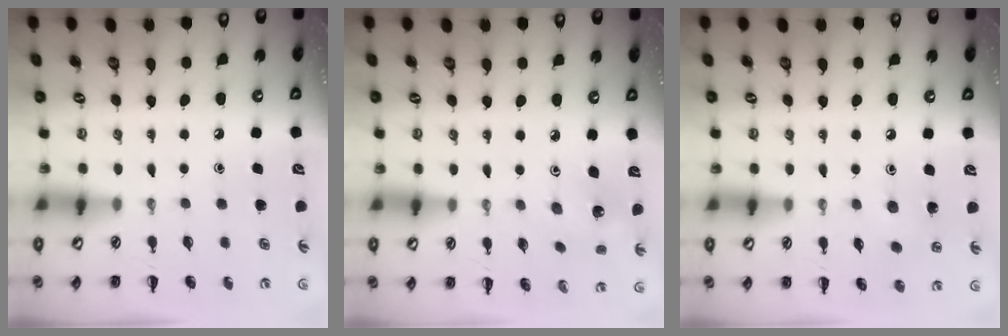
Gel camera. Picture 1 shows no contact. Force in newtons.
{"total": 2.3, "press": 2.2, "slide": 0.7}
{"total": 5.8, "press": 5.7, "slide": 1.3}